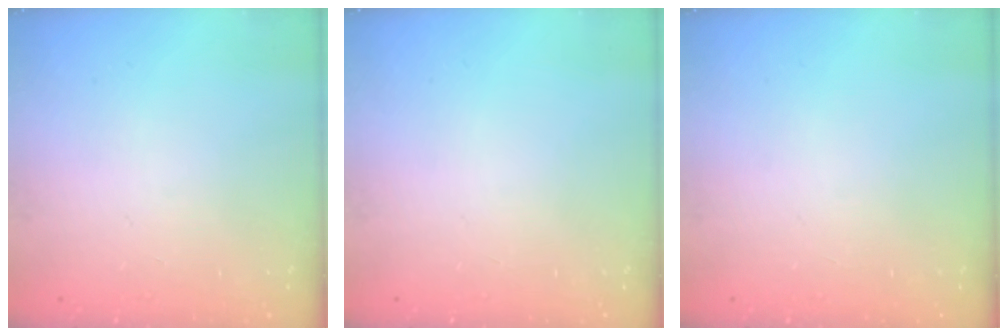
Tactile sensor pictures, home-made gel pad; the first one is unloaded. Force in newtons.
{"total": 0.0}
{"total": 0.0}